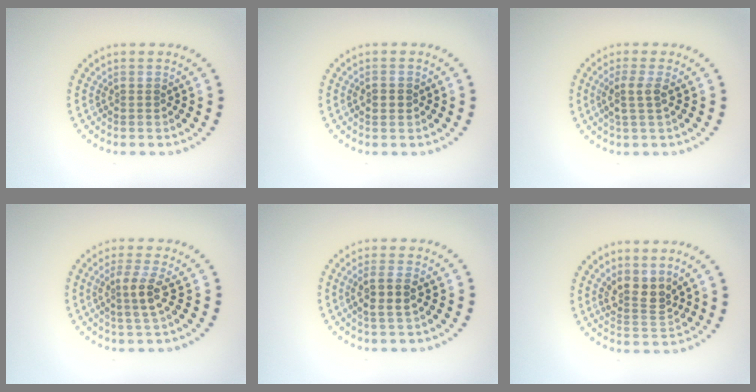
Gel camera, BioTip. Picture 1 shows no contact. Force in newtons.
{"total": 1.7, "press": 1.7, "slide": 0.1}
{"total": 2.1, "press": 1.7, "slide": 1.2}
{"total": 2.6, "press": 2.3, "slide": 1.3}
{"total": 2.5, "press": 2.2, "slide": 1.1}
{"total": 2.8, "press": 2.4, "slide": 1.4}